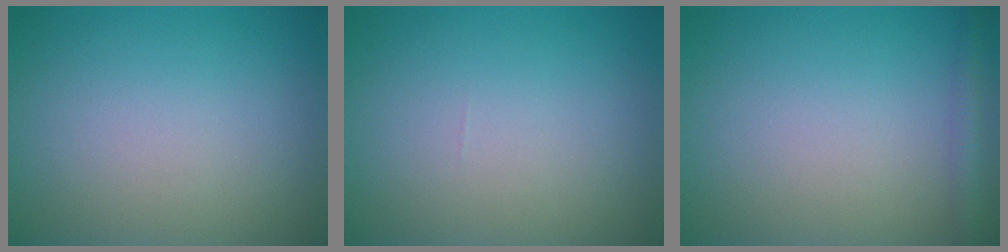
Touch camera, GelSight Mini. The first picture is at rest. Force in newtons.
{"total": 0.0}
{"total": 1.8, "press": 1.8, "slide": 0.1}